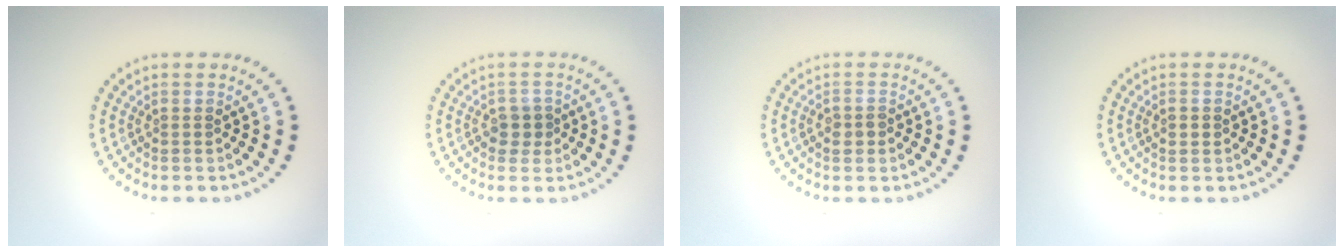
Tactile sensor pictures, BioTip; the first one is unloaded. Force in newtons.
{"total": 1.5, "press": 1.4, "slide": 0.6}
{"total": 1.6, "press": 1.4, "slide": 0.7}
{"total": 1.2, "press": 1.2, "slide": 0.1}